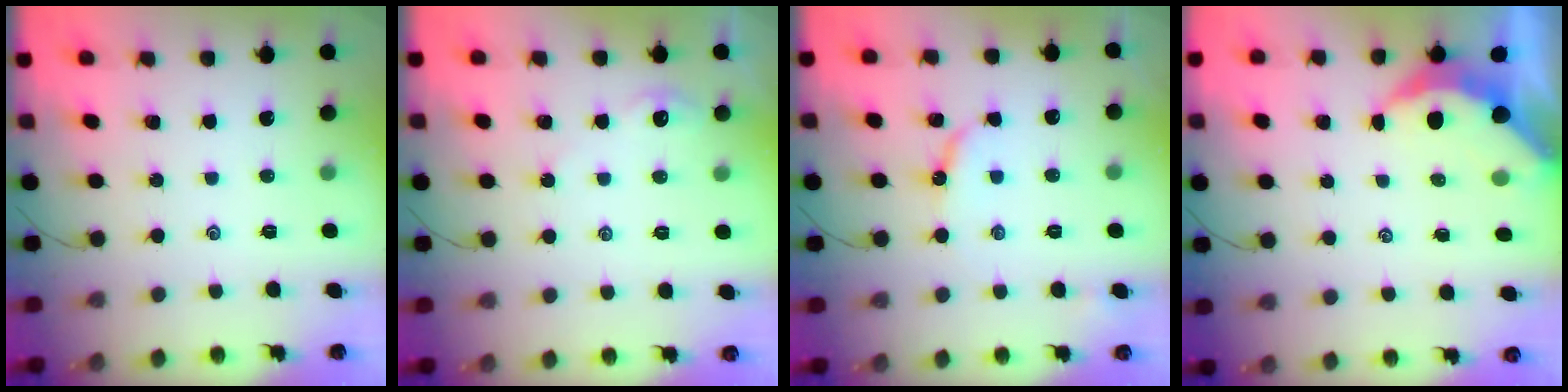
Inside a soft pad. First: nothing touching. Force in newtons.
{"total": 3.0, "press": 3.0, "slide": 0.6}
{"total": 5.2, "press": 5.1, "slide": 0.6}
{"total": 5.5, "press": 5.5, "slide": 0.6}